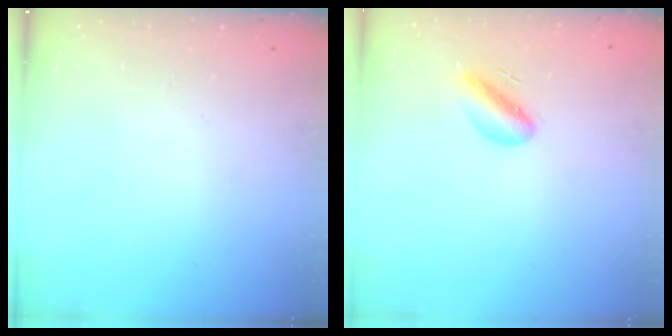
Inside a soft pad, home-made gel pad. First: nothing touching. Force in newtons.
{"total": 5.2, "press": 4.9, "slide": 1.8}